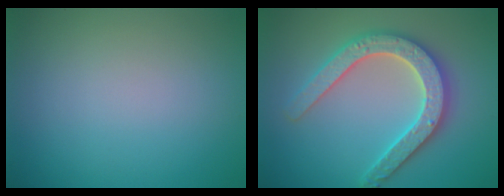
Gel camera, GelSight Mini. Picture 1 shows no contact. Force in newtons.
{"total": 5.3, "press": 5.2, "slide": 1.0}